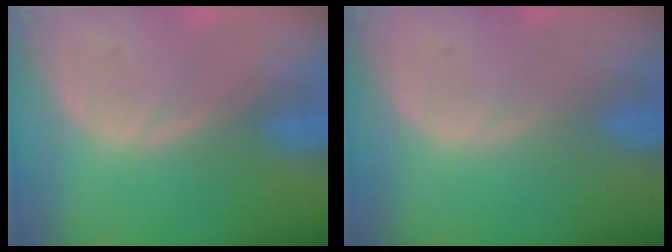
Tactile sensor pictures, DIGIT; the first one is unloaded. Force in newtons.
{"total": 0.0}